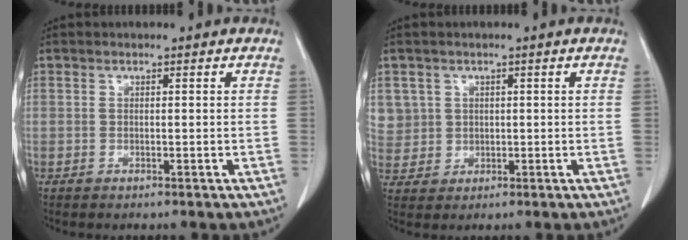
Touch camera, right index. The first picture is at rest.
{"total": 4.9, "force": [1.7, 4.6, -0.1], "torque": [0.013, 0.009, 0.044]}